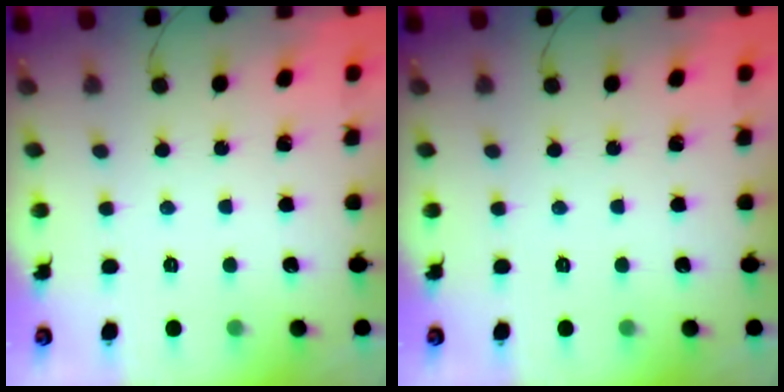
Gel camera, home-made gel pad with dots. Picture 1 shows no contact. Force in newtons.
{"total": 0.0}